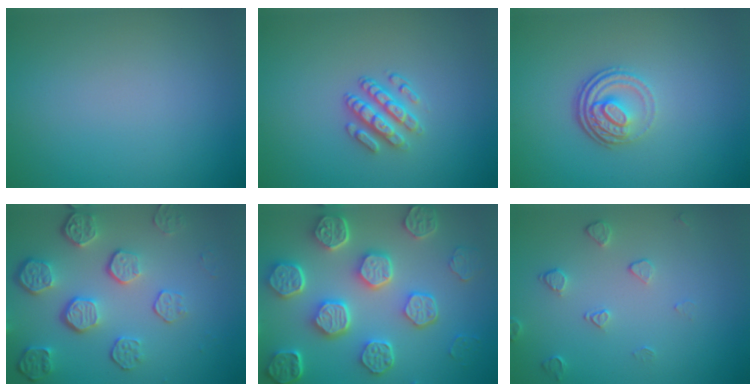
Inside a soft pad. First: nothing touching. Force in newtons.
{"total": 2.9, "press": 2.5, "slide": 1.6}
{"total": 3.6, "press": 2.5, "slide": 2.7}
{"total": 5.6, "press": 3.9, "slide": 4.0}
{"total": 8.5, "press": 6.4, "slide": 5.6}
{"total": 1.6, "press": 1.1, "slide": 1.2}